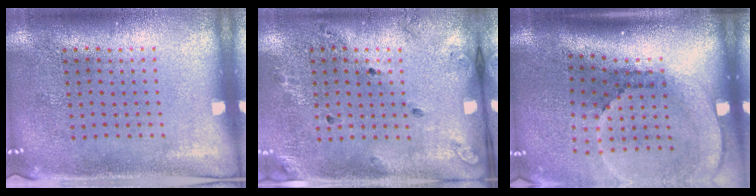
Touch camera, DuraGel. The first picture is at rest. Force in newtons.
{"total": 1.6, "press": 1.3, "slide": 0.9}
{"total": 2.6, "press": 1.8, "slide": 1.8}